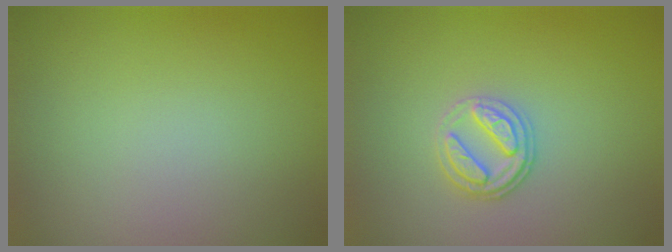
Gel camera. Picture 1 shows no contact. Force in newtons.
{"total": 2.7, "press": 2.5, "slide": 0.9}